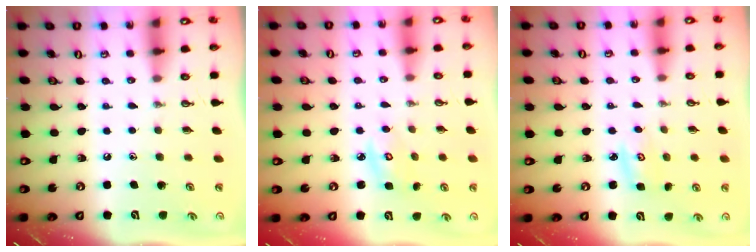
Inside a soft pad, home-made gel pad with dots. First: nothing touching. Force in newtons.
{"total": 3.8, "press": 3.8, "slide": 0.3}
{"total": 2.6, "press": 2.6, "slide": 0.3}